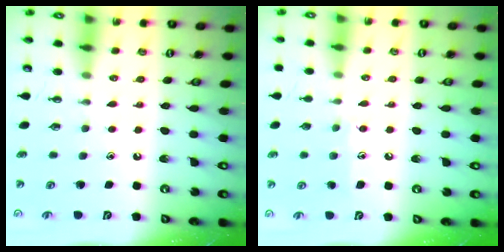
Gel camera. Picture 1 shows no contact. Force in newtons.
{"total": 7.5, "press": 7.5, "slide": 0.6}